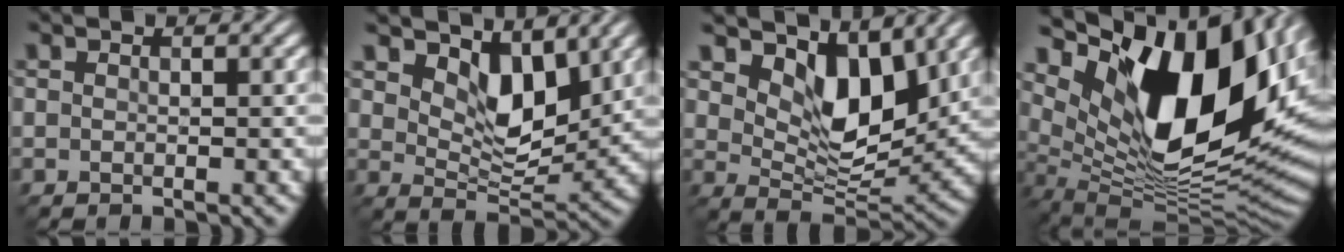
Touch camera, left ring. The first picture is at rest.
{"total": 4.7, "force": [3.0, 2.3, 2.9], "torque": [-0.057, -0.016, 0.045]}
{"total": 6.2, "force": [3.6, 3.1, 4.0], "torque": [-0.073, -0.016, 0.053]}
{"total": 16.5, "force": [6.0, 7.8, 13.3], "torque": [-0.222, 0.000, 0.107]}